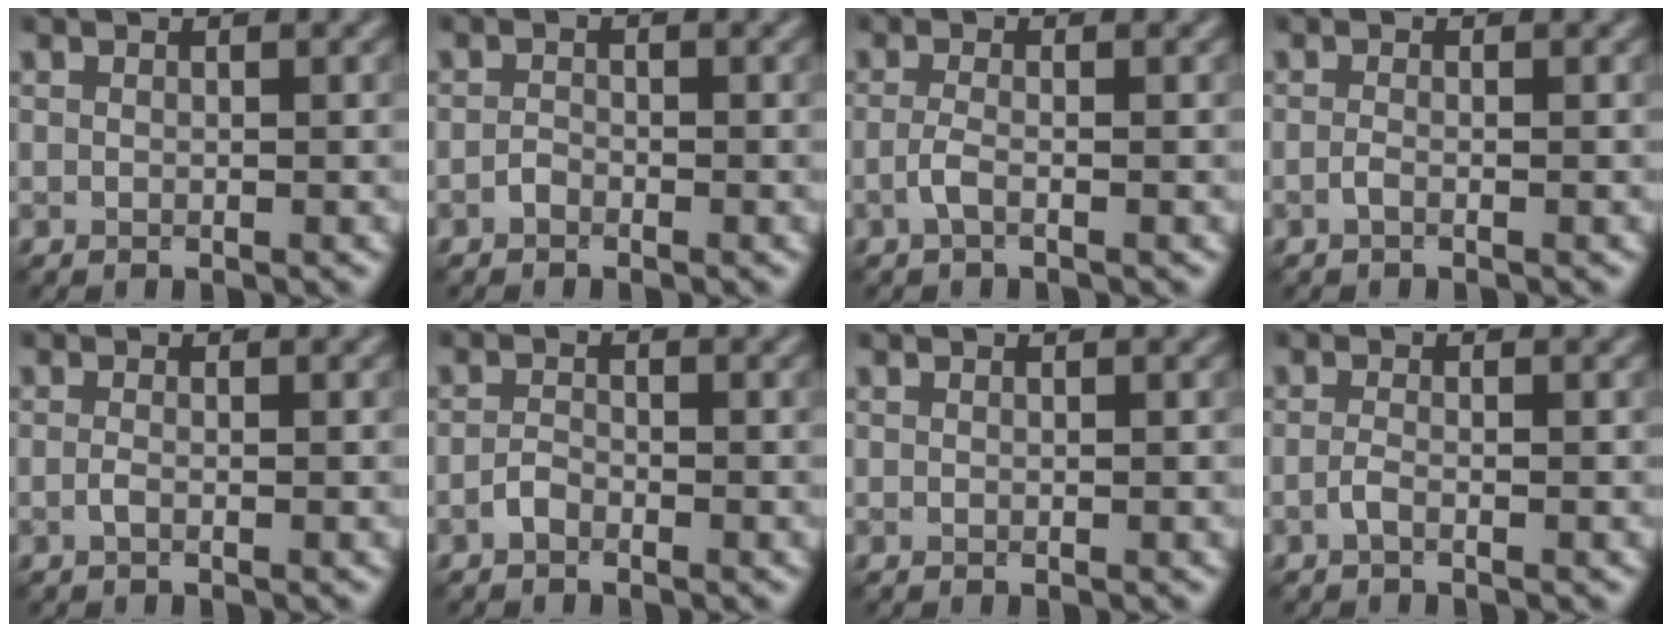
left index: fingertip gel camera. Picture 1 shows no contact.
{"total": 0.8, "force": [-0.6, 0.4, 0.3], "torque": [-0.006, 0.000, -0.013]}
{"total": 1.5, "force": [-0.6, 0.4, 1.3], "torque": [-0.029, -0.001, -0.016]}
{"total": 0.7, "force": [-0.4, 0.2, 0.6], "torque": [-0.014, -0.002, -0.010]}
{"total": 0.7, "force": [-0.3, 0.2, 0.6], "torque": [-0.015, -0.002, -0.008]}
{"total": 1.1, "force": [-0.8, 0.5, 0.5], "torque": [-0.009, 0.003, -0.019]}
{"total": 0.0}
{"total": 1.1, "force": [-0.6, 0.3, 0.8], "torque": [-0.020, 0.000, -0.014]}